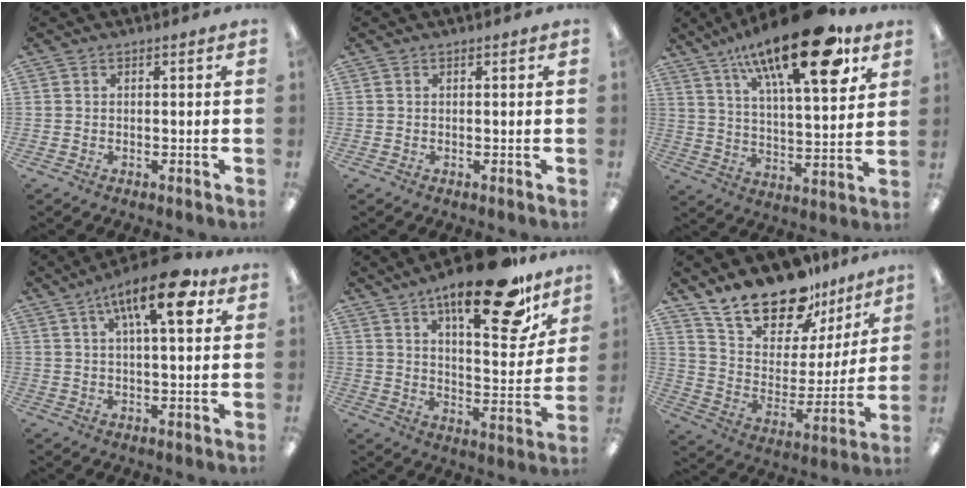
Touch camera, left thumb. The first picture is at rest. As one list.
[{"total": 0.0}, {"total": 22.9, "force": [14.3, 7.0, 16.5], "torque": [-0.256, -0.074, 0.227]}, {"total": 14.5, "force": [6.9, 5.0, 11.7], "torque": [-0.176, -0.020, 0.108]}, {"total": 22.4, "force": [15.4, 6.8, 14.8], "torque": [-0.213, -0.094, 0.244]}, {"total": 19.5, "force": [16.2, 8.3, 7.0], "torque": [-0.130, -0.119, 0.291]}]